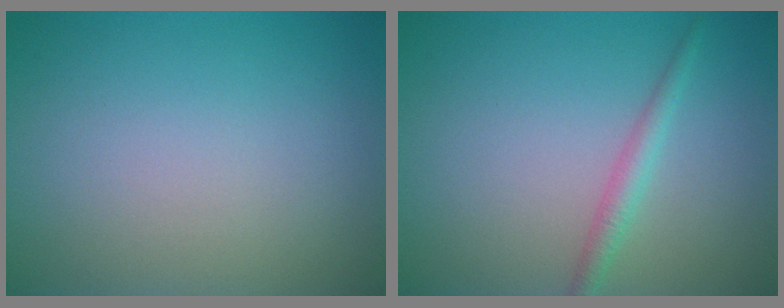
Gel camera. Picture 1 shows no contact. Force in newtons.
{"total": 1.7, "press": 1.7, "slide": 0.0}